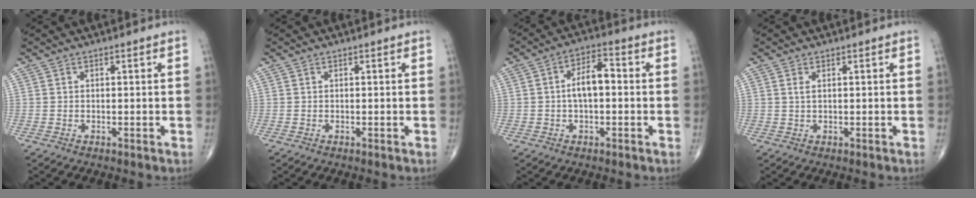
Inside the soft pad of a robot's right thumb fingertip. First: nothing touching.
{"total": 0.0}
{"total": 6.7, "force": [-0.1, 3.3, 5.8], "torque": [-0.099, 0.026, -0.010]}
{"total": 1.5, "force": [0.5, 0.7, 1.3], "torque": [-0.027, 0.003, 0.013]}